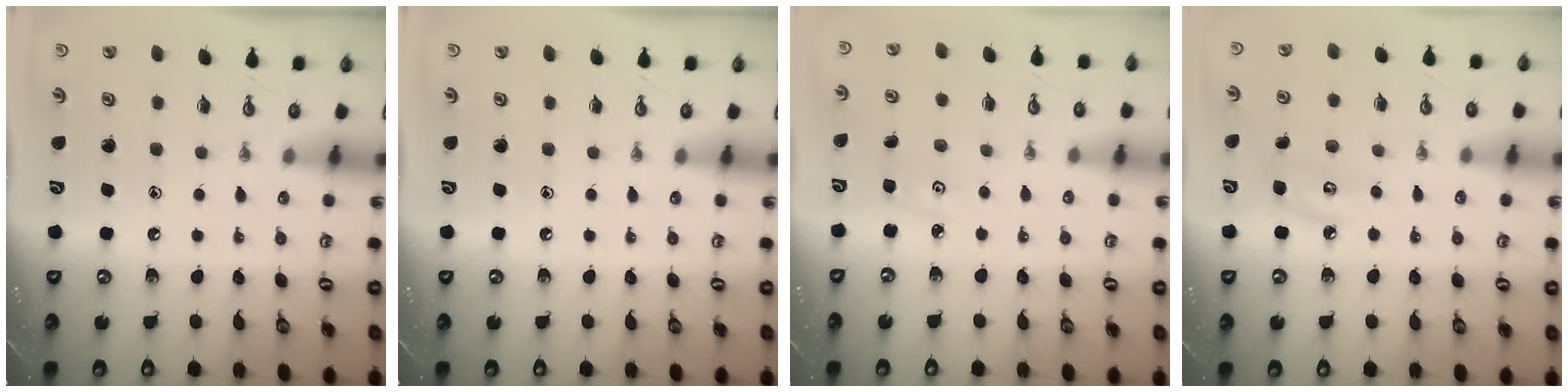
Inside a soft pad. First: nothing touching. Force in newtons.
{"total": 0.0}
{"total": 2.7, "press": 2.6, "slide": 0.4}
{"total": 6.0, "press": 6.0, "slide": 0.7}